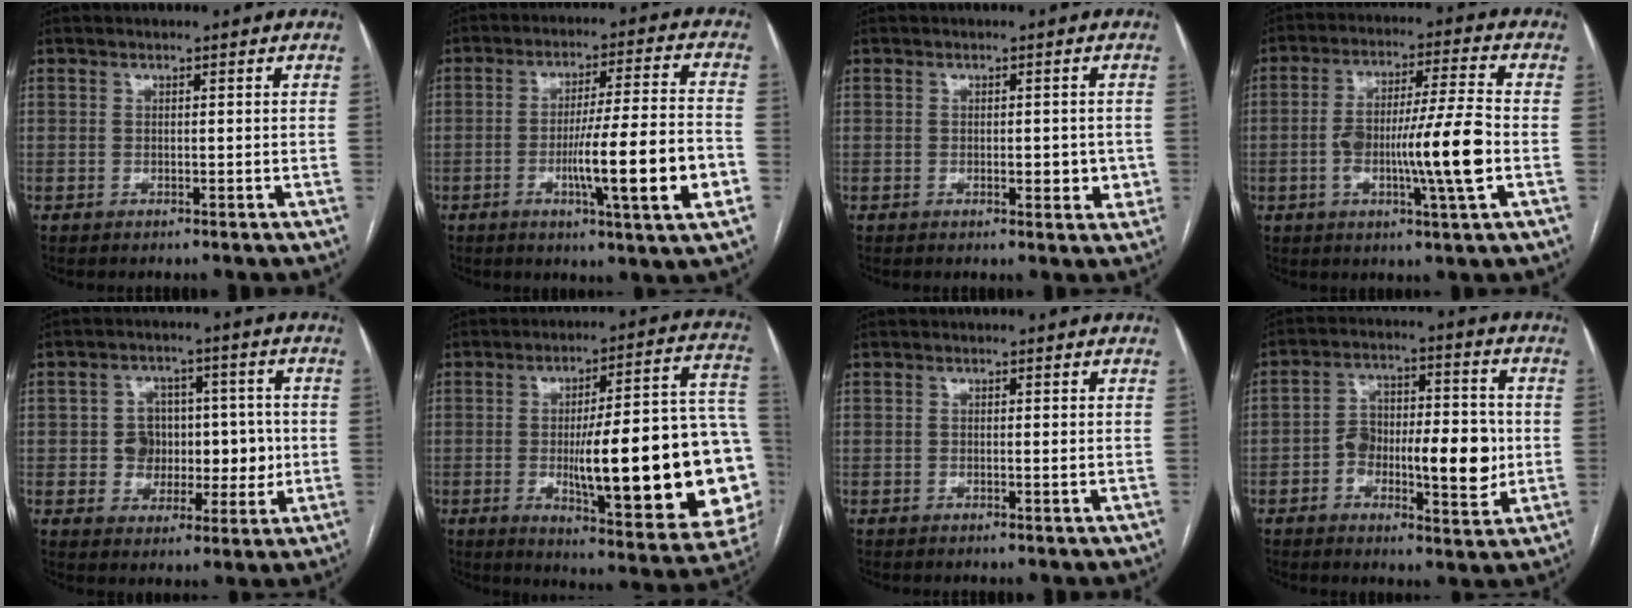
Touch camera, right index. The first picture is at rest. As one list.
[{"total": 14.5, "force": [-4.2, -0.1, 13.9], "torque": [-0.226, -0.008, -0.068]}, {"total": 3.6, "force": [-0.6, 1.7, 3.2], "torque": [-0.035, -0.001, -0.006]}, {"total": 12.6, "force": [-2.6, 0.3, 12.3], "torque": [-0.218, 0.004, -0.048]}, {"total": 8.1, "force": [-0.1, 7.0, 4.0], "torque": [-0.047, 0.031, 0.006]}, {"total": 28.7, "force": [-4.1, 4.4, 28.0], "torque": [-0.302, 0.006, -0.055]}, {"total": 0.5, "force": [-0.1, 0.1, 0.5], "torque": [-0.009, -0.001, -0.001]}, {"total": 13.0, "force": [-2.2, 5.2, 11.7], "torque": [-0.185, 0.021, -0.032]}]